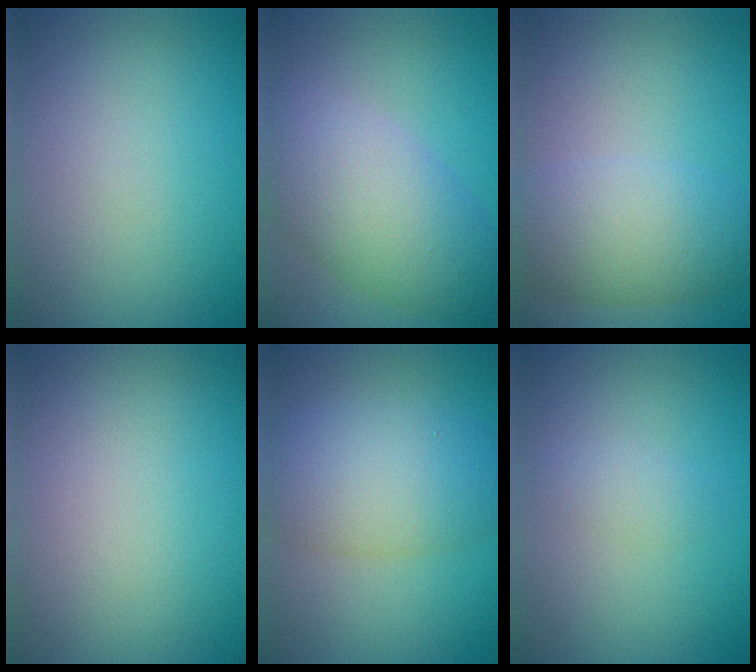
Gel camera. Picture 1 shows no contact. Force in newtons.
{"total": 7.7, "press": 7.7, "slide": 0.5}
{"total": 5.7, "press": 5.7, "slide": 0.2}
{"total": 0.0}
{"total": 6.8, "press": 6.8, "slide": 0.2}
{"total": 1.3, "press": 1.3, "slide": 0.0}